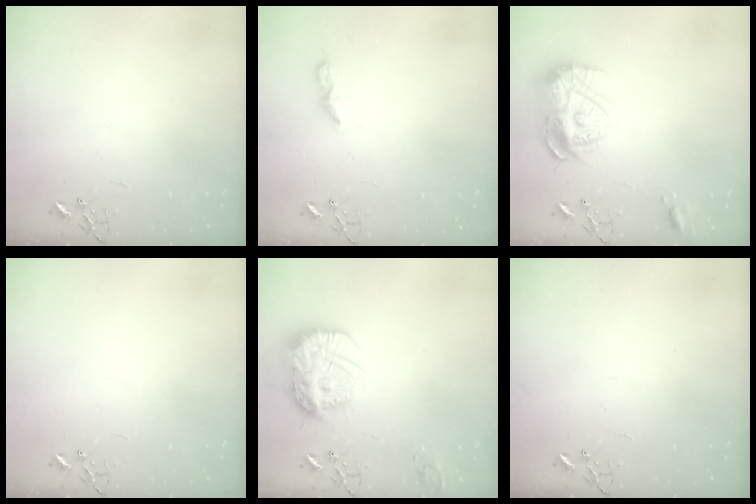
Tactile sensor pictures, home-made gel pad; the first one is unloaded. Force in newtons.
{"total": 5.5, "press": 5.5, "slide": 0.5}
{"total": 14.9, "press": 14.9, "slide": 1.4}
{"total": 0.0}
{"total": 19.1, "press": 19.1, "slide": 1.1}
{"total": 0.0}